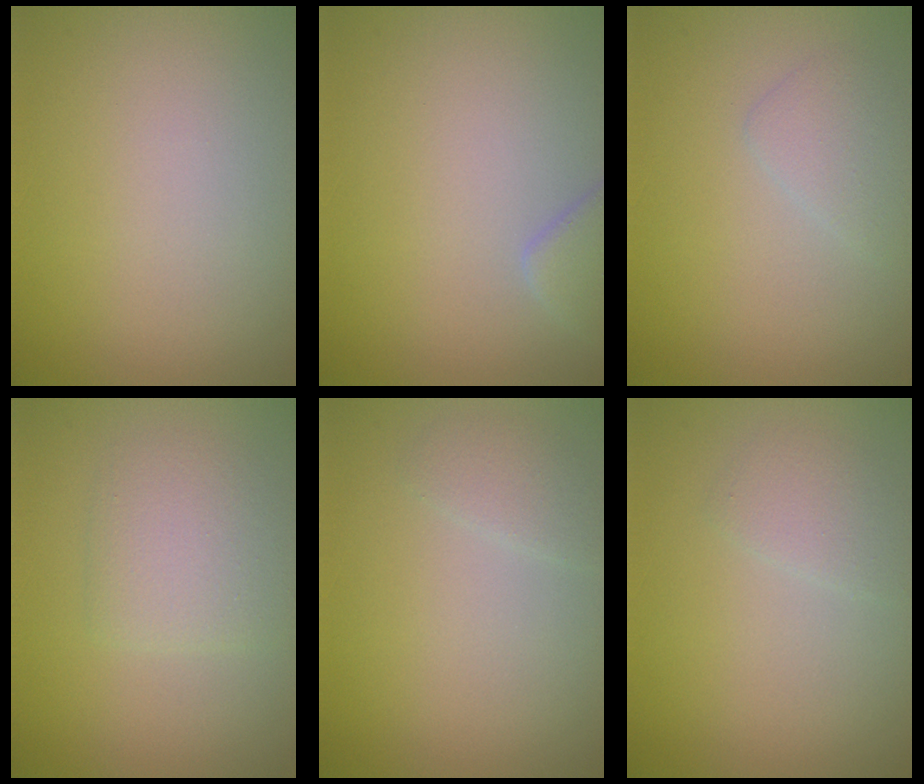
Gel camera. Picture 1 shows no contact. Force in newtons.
{"total": 2.1, "press": 2.1, "slide": 0.2}
{"total": 1.7, "press": 1.7, "slide": 0.1}
{"total": 2.9, "press": 2.9, "slide": 0.1}
{"total": 1.3, "press": 1.3, "slide": 0.1}
{"total": 1.6, "press": 1.6, "slide": 0.1}